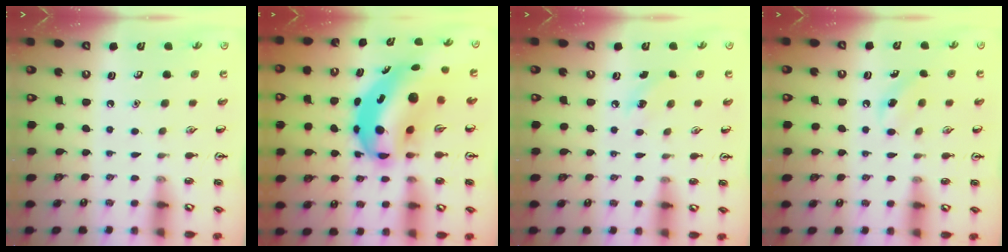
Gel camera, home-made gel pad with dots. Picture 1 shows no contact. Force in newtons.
{"total": 12.0, "press": 11.5, "slide": 3.2}
{"total": 5.1, "press": 4.9, "slide": 1.5}
{"total": 5.7, "press": 5.4, "slide": 1.9}